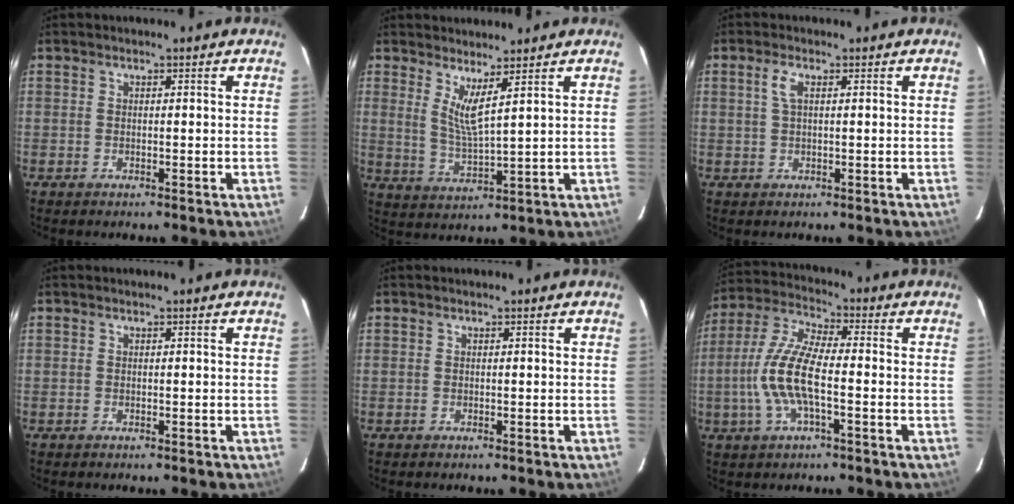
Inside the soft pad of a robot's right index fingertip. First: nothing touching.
{"total": 5.3, "force": [3.4, 0.0, 4.0], "torque": [-0.077, -0.017, 0.063]}
{"total": 2.3, "force": [0.7, 0.8, 2.0], "torque": [-0.043, 0.005, 0.014]}
{"total": 0.0}
{"total": 0.0}
{"total": 12.0, "force": [-2.5, 3.4, 11.2], "torque": [-0.242, 0.004, -0.054]}